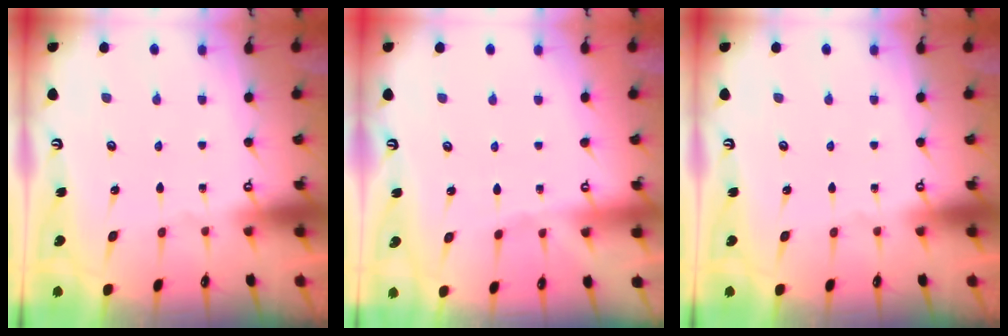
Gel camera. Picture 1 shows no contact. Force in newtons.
{"total": 2.4, "press": 2.3, "slide": 0.5}
{"total": 0.0}